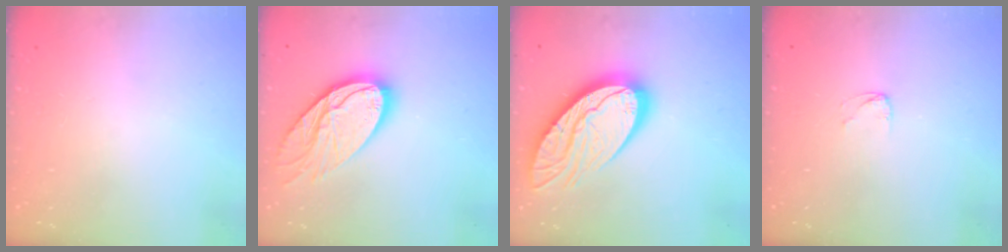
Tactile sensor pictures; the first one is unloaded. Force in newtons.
{"total": 16.9, "press": 16.8, "slide": 1.8}
{"total": 20.2, "press": 20.1, "slide": 1.8}
{"total": 2.2, "press": 2.2, "slide": 0.1}